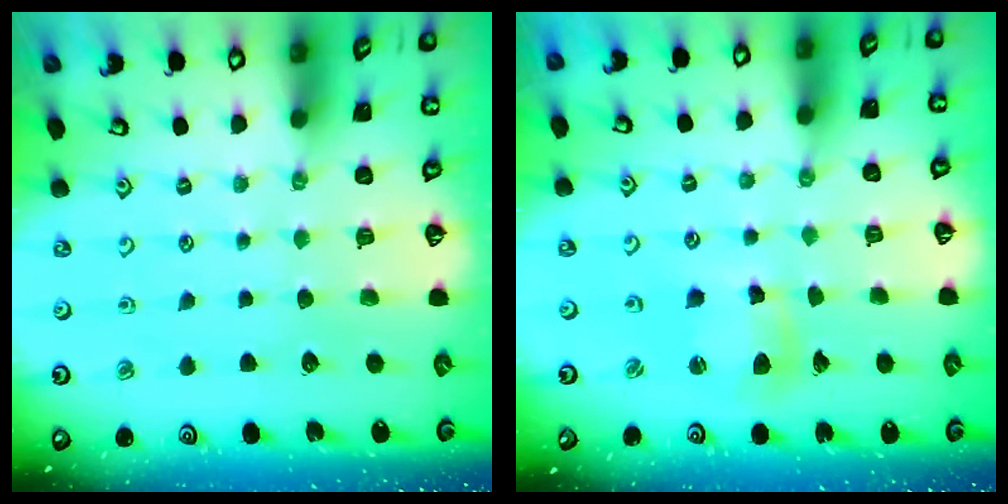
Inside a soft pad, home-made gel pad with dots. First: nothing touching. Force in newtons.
{"total": 7.2, "press": 7.1, "slide": 1.2}